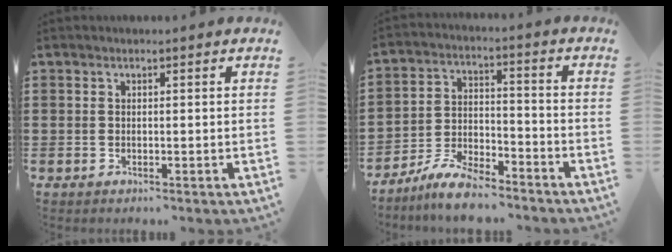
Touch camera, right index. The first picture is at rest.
{"total": 7.2, "force": [-6.6, 1.3, 2.7], "torque": [-0.061, 0.009, -0.126]}